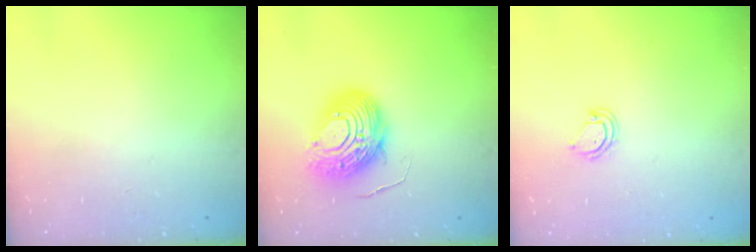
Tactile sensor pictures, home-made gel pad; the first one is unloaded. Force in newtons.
{"total": 12.5, "press": 12.4, "slide": 1.3}
{"total": 5.2, "press": 5.2, "slide": 0.2}